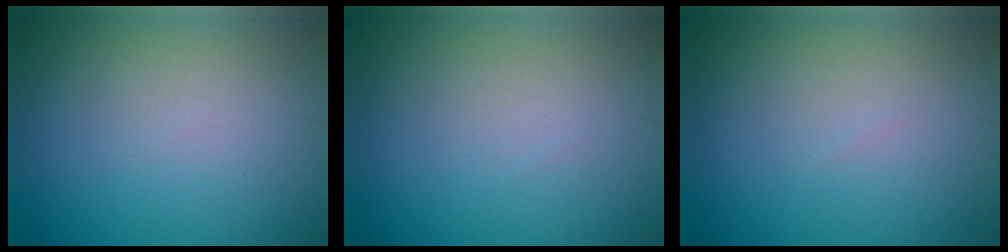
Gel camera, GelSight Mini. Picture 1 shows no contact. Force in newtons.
{"total": 0.0}
{"total": 0.0}